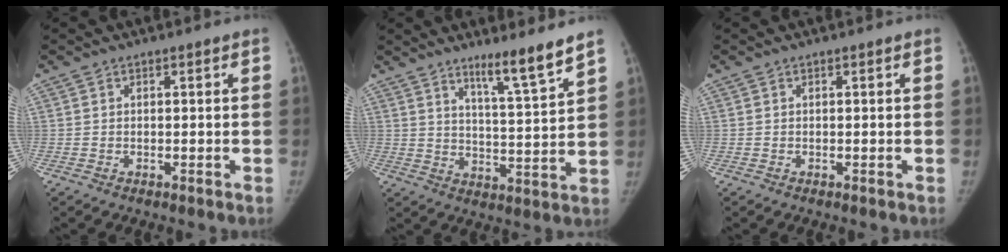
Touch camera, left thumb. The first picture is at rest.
{"total": 8.8, "force": [6.8, -0.3, 5.6], "torque": [-0.085, -0.060, 0.112]}
{"total": 0.0}